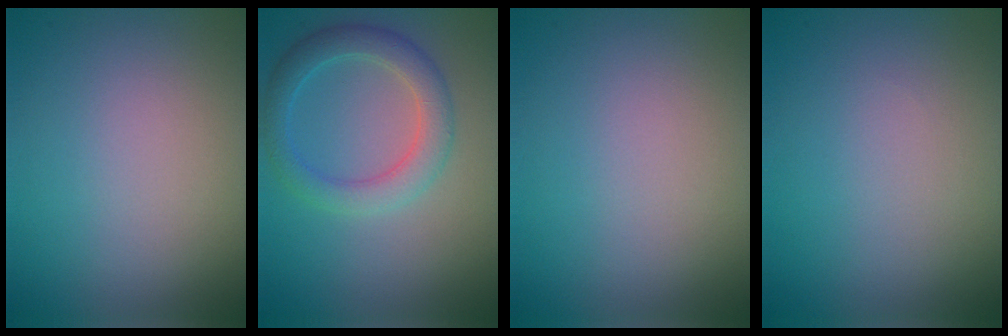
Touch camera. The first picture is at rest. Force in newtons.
{"total": 3.4, "press": 3.4, "slide": 0.2}
{"total": 0.0}
{"total": 0.0}